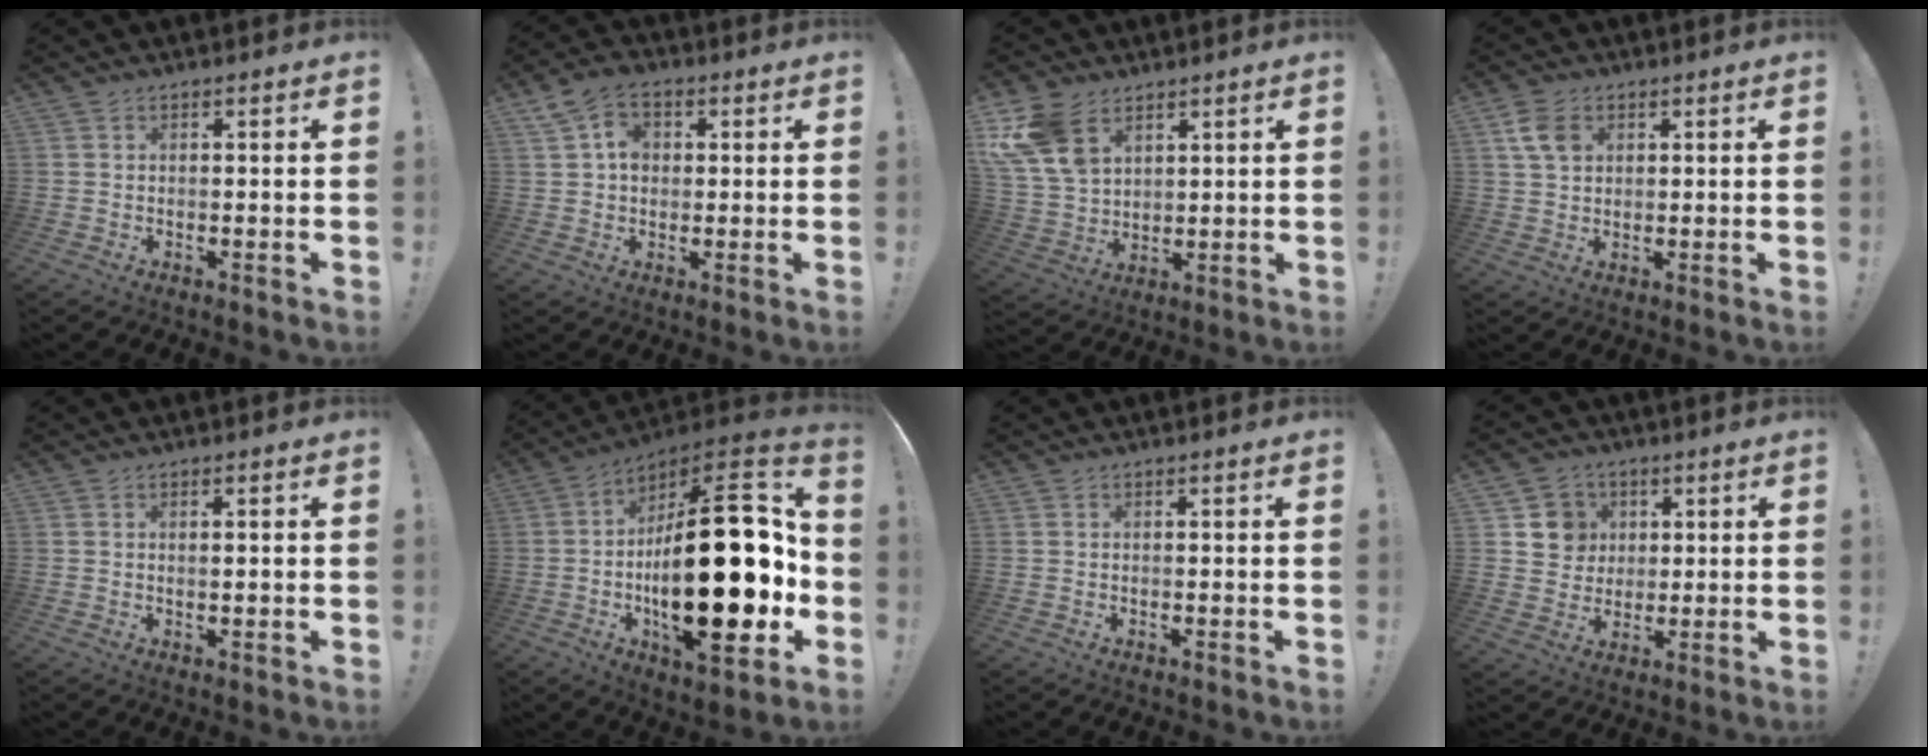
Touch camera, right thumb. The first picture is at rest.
{"total": 8.5, "force": [2.3, 6.6, 4.8], "torque": [-0.072, 0.003, 0.046]}
{"total": 14.5, "force": [7.5, 9.6, 7.9], "torque": [-0.154, -0.035, 0.147]}
{"total": 6.9, "force": [2.6, 5.1, 3.8], "torque": [-0.063, -0.002, 0.049]}
{"total": 1.1, "force": [0.4, -0.1, 1.0], "torque": [-0.014, -0.003, 0.004]}
{"total": 35.2, "force": [-3.7, 14.5, 31.8], "torque": [-0.500, 0.017, -0.049]}
{"total": 0.0}
{"total": 8.6, "force": [2.9, 8.0, 1.3], "torque": [-0.007, -0.020, 0.060]}